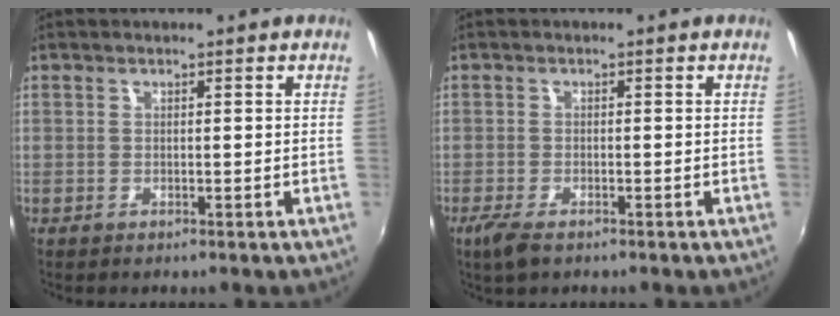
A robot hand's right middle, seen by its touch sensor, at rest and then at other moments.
{"total": 3.5, "force": [-2.4, 1.2, 2.3], "torque": [-0.056, -0.010, -0.045]}